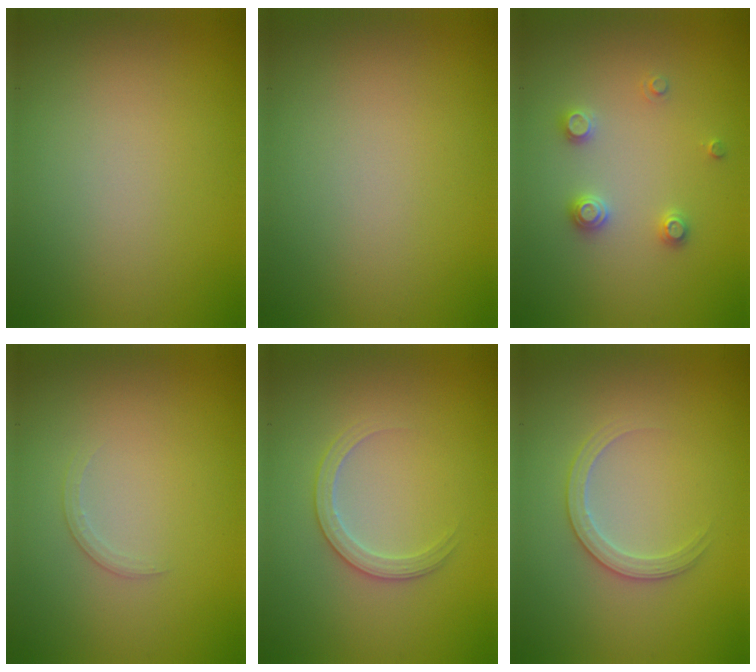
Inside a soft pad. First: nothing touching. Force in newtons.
{"total": 0.0}
{"total": 2.0, "press": 2.0, "slide": 0.2}
{"total": 1.0, "press": 1.0, "slide": 0.0}
{"total": 2.2, "press": 2.2, "slide": 0.2}
{"total": 2.2, "press": 2.2, "slide": 0.2}